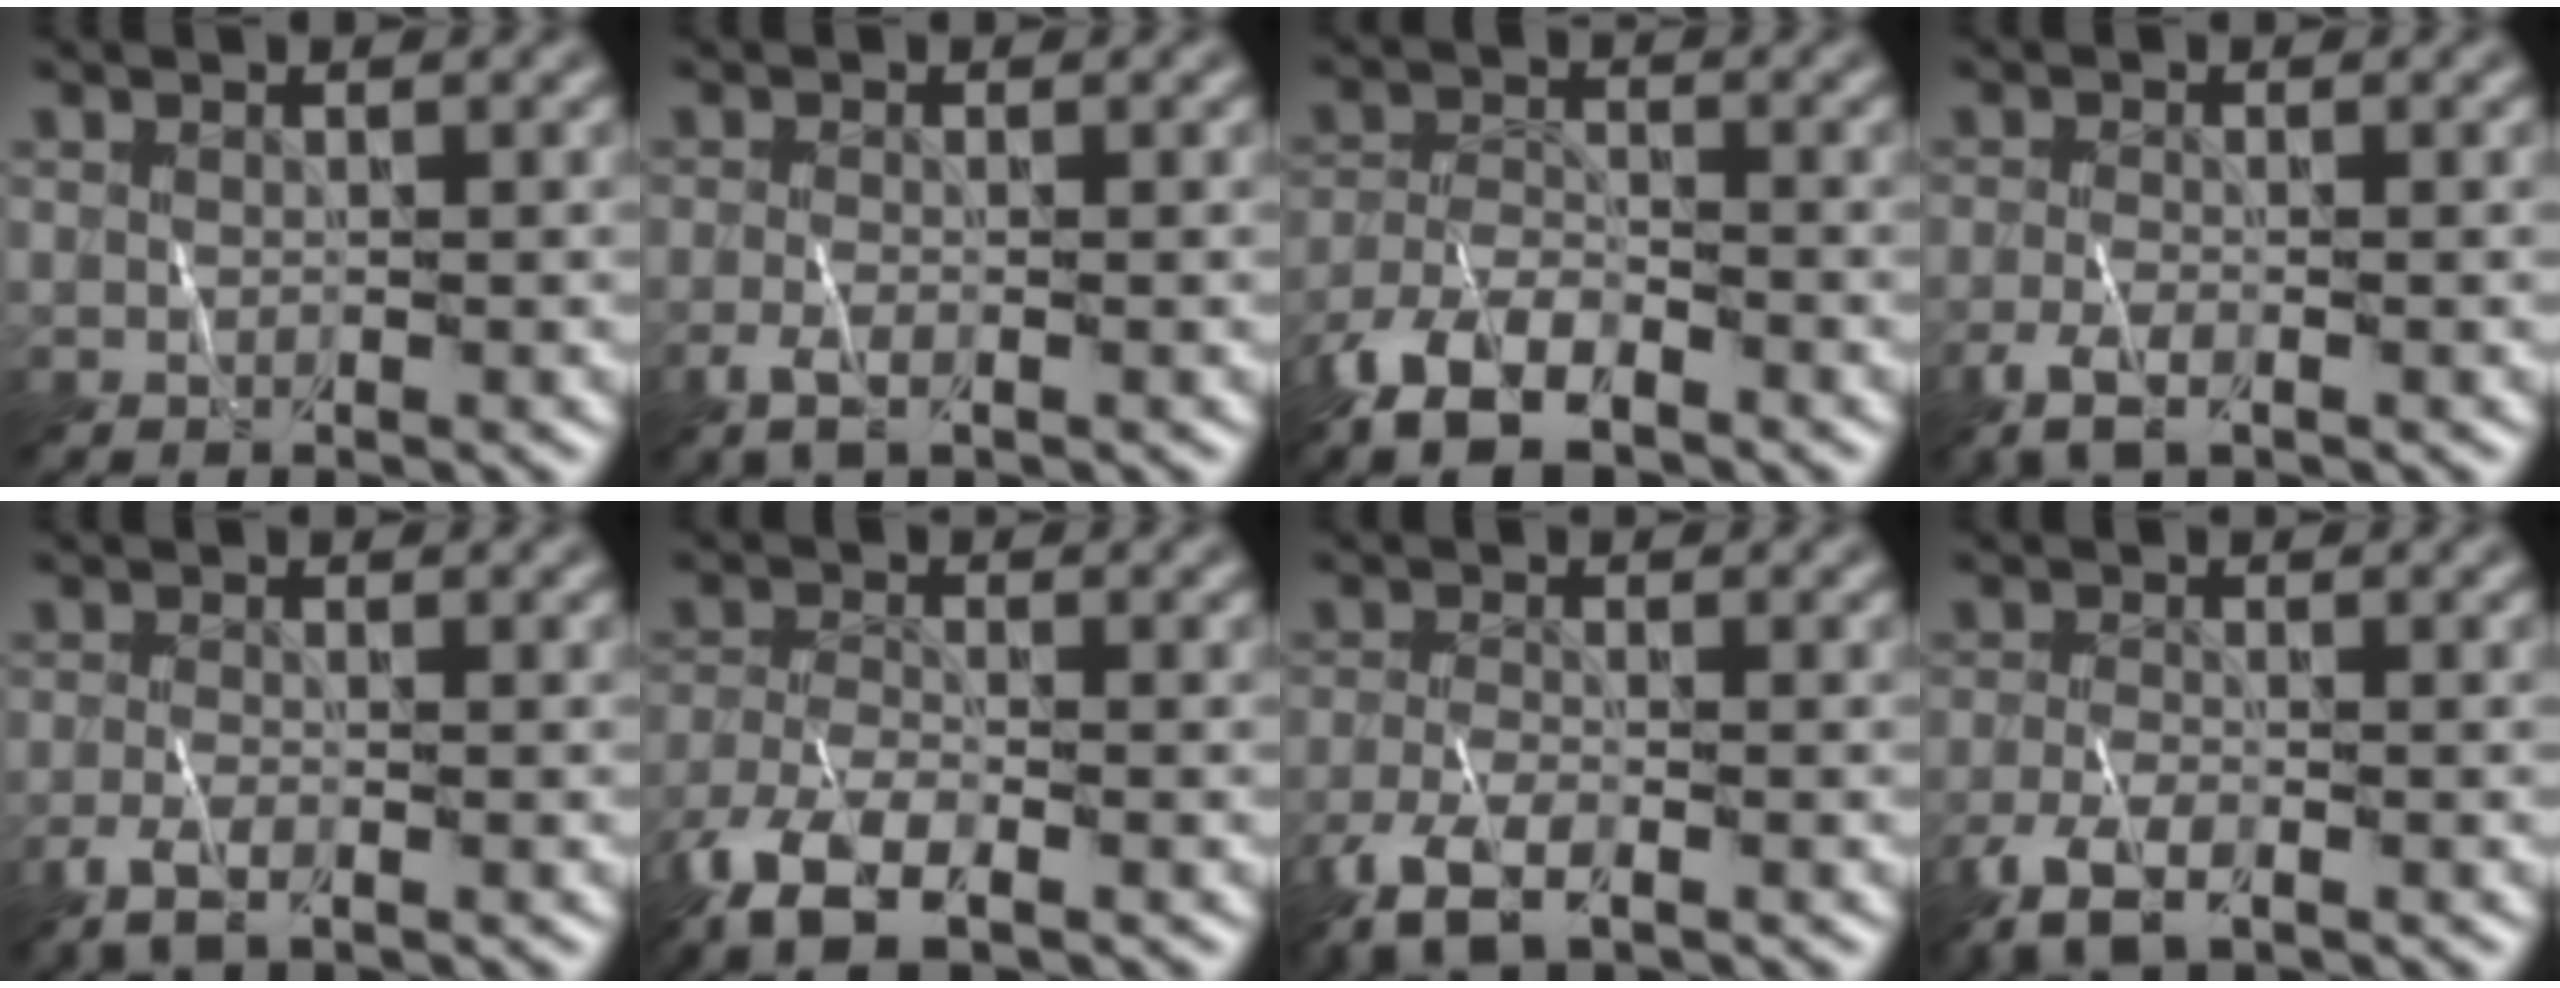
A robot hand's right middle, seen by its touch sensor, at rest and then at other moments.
{"total": 1.9, "force": [-0.9, 0.7, 1.6], "torque": [-0.037, -0.004, -0.023]}
{"total": 7.8, "force": [-5.3, 3.3, 4.6], "torque": [-0.092, -0.012, -0.107]}
{"total": 2.7, "force": [-1.5, 1.0, 2.1], "torque": [-0.049, -0.007, -0.035]}
{"total": 2.4, "force": [-1.4, 0.8, 1.8], "torque": [-0.043, -0.005, -0.034]}
{"total": 6.5, "force": [-4.1, 2.6, 4.3], "torque": [-0.090, -0.015, -0.086]}
{"total": 4.5, "force": [-2.9, 1.6, 3.0], "torque": [-0.070, -0.013, -0.063]}
{"total": 4.1, "force": [-2.5, 1.6, 2.7], "torque": [-0.064, -0.012, -0.055]}